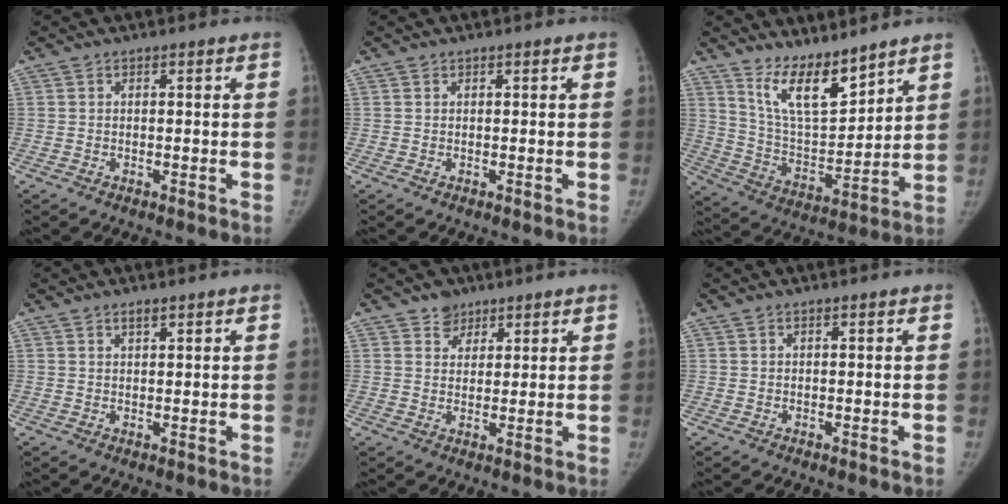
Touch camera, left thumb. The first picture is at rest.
{"total": 0.0}
{"total": 11.7, "force": [9.2, 3.5, 6.3], "torque": [-0.088, -0.077, 0.184]}
{"total": 1.2, "force": [1.0, 0.4, 0.7], "torque": [-0.005, -0.006, 0.017]}
{"total": 3.5, "force": [2.4, 2.5, 0.3], "torque": [0.022, -0.014, 0.034]}
{"total": 0.0}